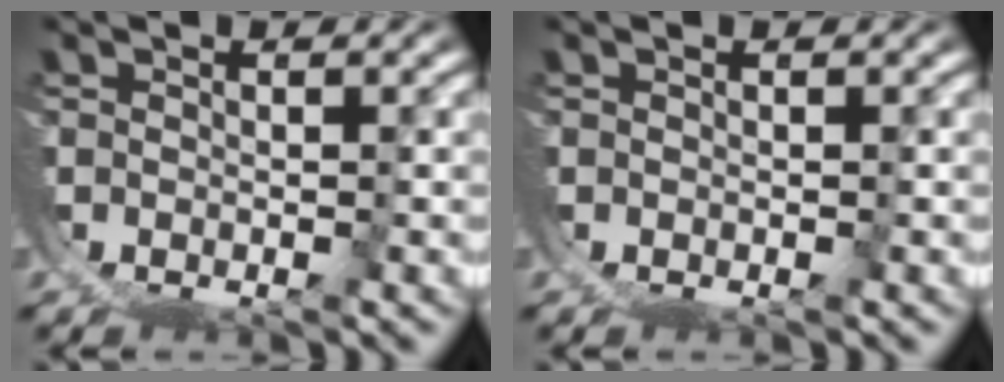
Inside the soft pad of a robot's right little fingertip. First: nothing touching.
{"total": 0.0}